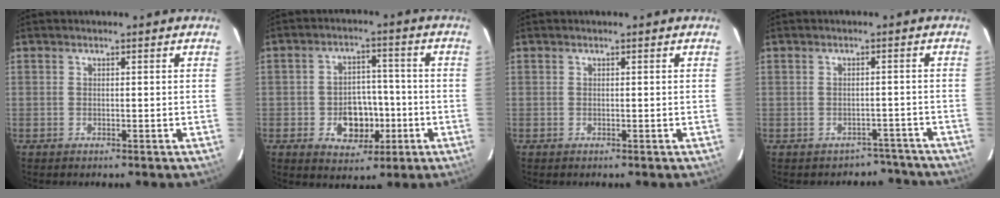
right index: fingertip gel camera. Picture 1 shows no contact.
{"total": 8.8, "force": [-2.9, 6.7, 5.0], "torque": [-0.099, 0.014, -0.029]}
{"total": 0.0}
{"total": 5.6, "force": [-4.7, 3.0, -0.4], "torque": [0.023, 0.039, -0.045]}